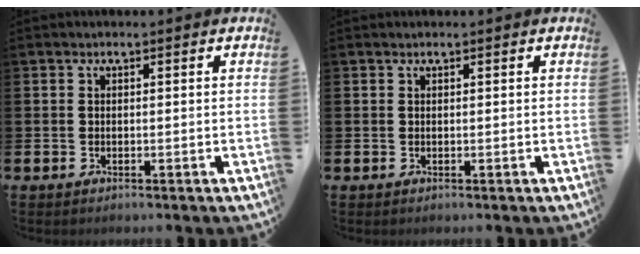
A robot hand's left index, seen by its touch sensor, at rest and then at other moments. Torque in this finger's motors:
{"motor_torque": [0.11, 0.00, -0.01, 0.01]}